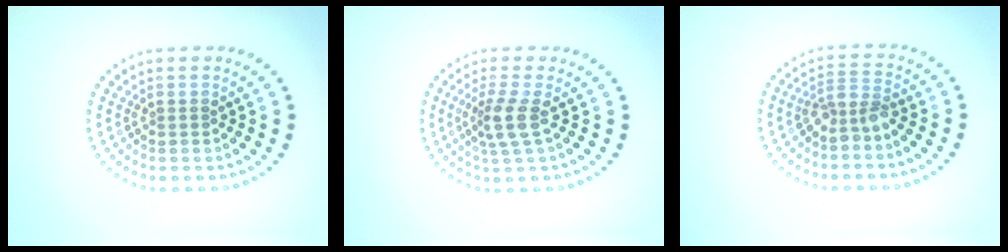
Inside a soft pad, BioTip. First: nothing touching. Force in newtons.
{"total": 2.8, "press": 2.1, "slide": 1.8}
{"total": 2.4, "press": 2.0, "slide": 1.4}